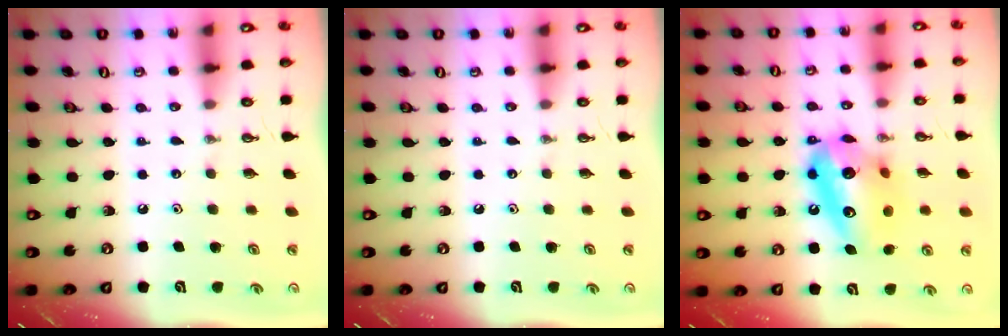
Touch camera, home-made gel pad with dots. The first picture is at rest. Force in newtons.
{"total": 0.0}
{"total": 15.5, "press": 15.4, "slide": 1.3}